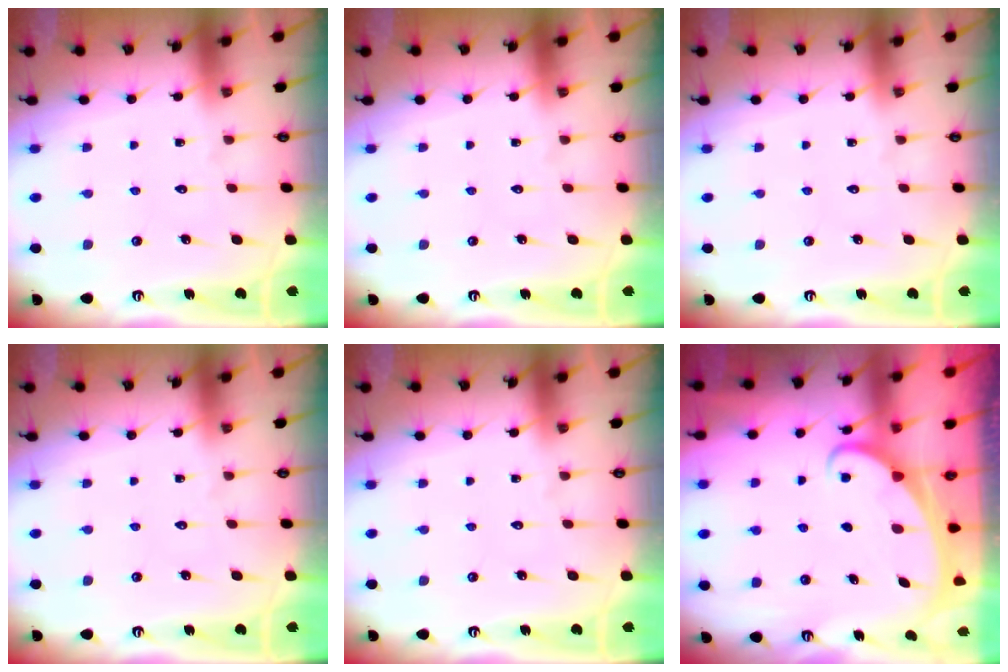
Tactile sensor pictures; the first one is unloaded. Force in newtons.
{"total": 0.0}
{"total": 0.0}
{"total": 0.0}
{"total": 0.0}
{"total": 2.4, "press": 2.4, "slide": 0.3}